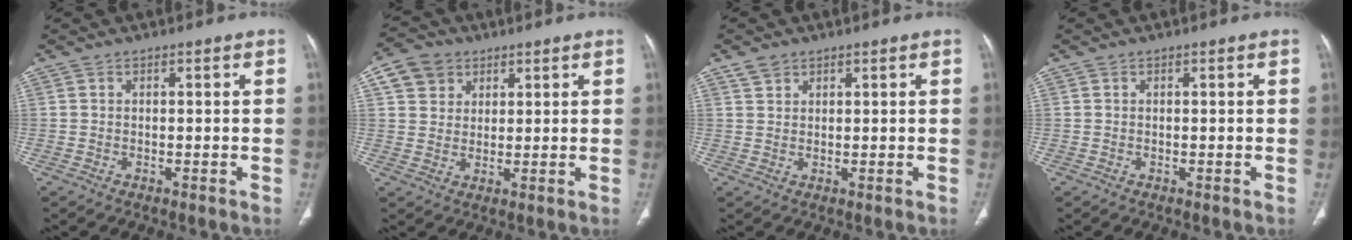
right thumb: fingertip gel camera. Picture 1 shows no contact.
{"total": 6.8, "force": [3.0, 5.7, 2.2], "torque": [-0.019, -0.002, 0.054]}
{"total": 2.3, "force": [1.7, 1.5, 0.7], "torque": [-0.010, 0.000, 0.033]}
{"total": 0.0}